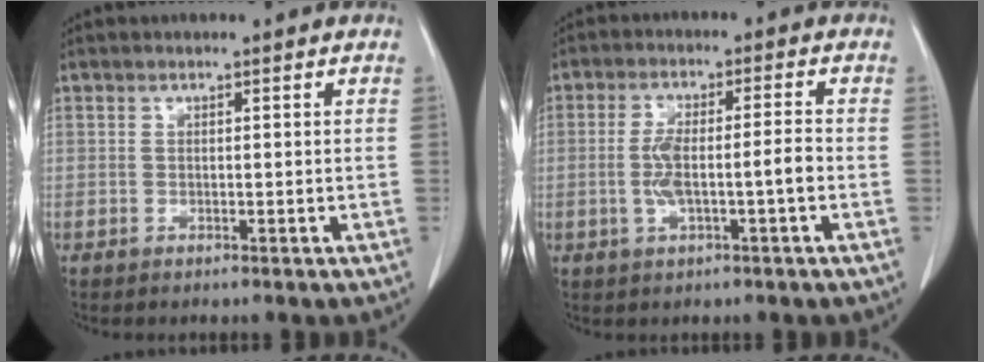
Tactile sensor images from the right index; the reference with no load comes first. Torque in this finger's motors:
{"motor_torque": [0.20, 0.02, 0.37, 0.10]}